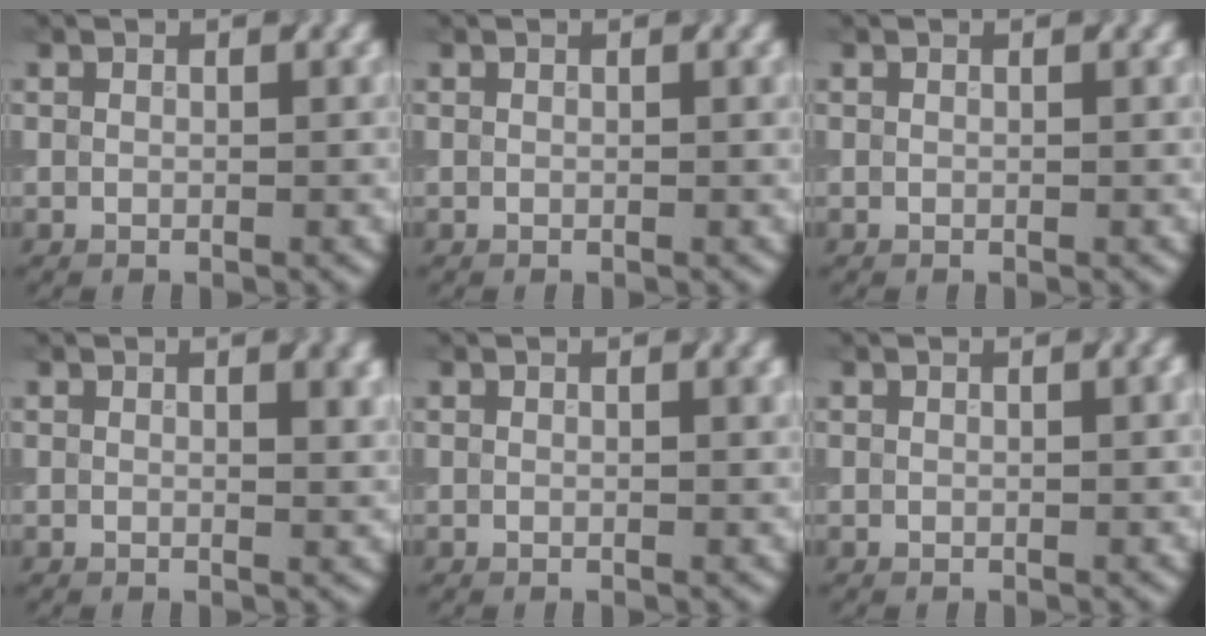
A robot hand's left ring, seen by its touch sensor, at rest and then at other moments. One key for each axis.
{"total": 0.0}
{"total": 0.0}
{"total": 1.9, "fx": 0.6, "fy": 0.9, "fz": 1.6, "tx": -0.016, "ty": 0.000, "tz": 0.014}
{"total": 0.6, "fx": 0.2, "fy": 0.2, "fz": 0.5, "tx": -0.003, "ty": 0.000, "tz": 0.006}
{"total": 0.6, "fx": 0.2, "fy": 0.3, "fz": 0.5, "tx": -0.006, "ty": 0.002, "tz": 0.002}